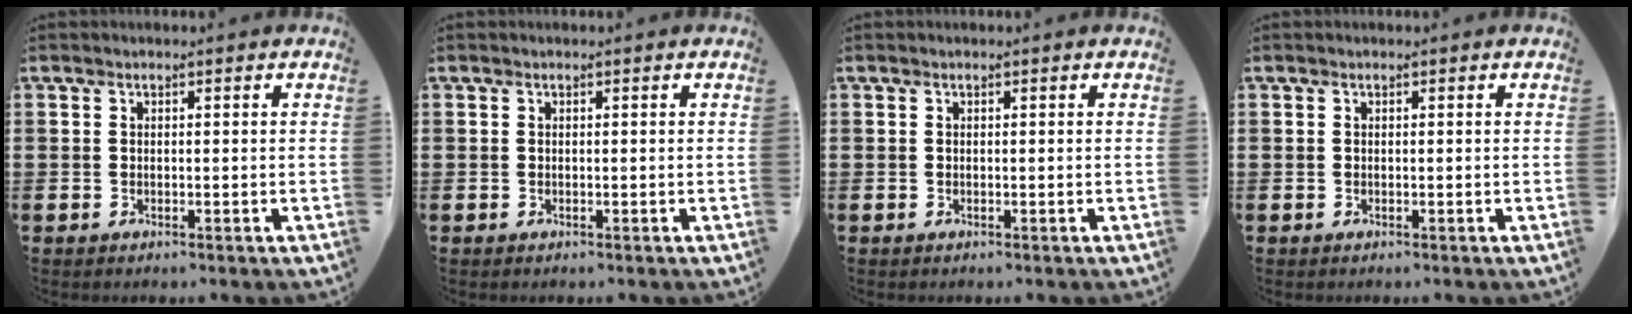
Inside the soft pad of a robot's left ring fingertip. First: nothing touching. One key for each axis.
{"total": 0.0}
{"total": 0.0}
{"total": 0.0}